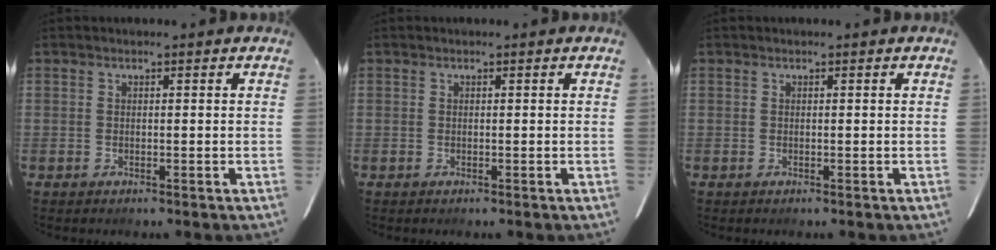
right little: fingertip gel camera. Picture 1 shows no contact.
{"total": 0.0}
{"total": 0.0}